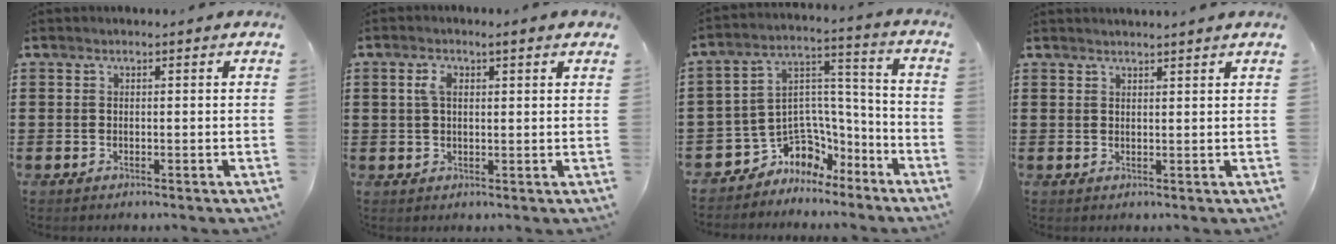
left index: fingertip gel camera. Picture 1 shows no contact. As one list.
[{"total": 3.2, "force": [1.0, 1.1, 2.8], "torque": [-0.059, 0.008, 0.015]}, {"total": 6.7, "force": [-4.8, 4.6, 1.0], "torque": [-0.033, 0.000, -0.091]}, {"total": 1.3, "force": [1.3, -0.3, 0.1], "torque": [-0.003, -0.002, 0.025]}]